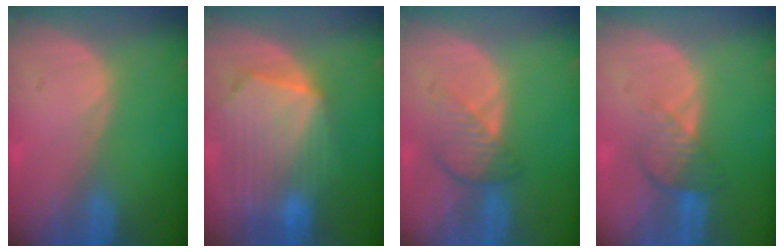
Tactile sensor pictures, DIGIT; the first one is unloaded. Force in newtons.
{"total": 10.7, "press": 9.4, "slide": 5.2}
{"total": 4.3, "press": 3.8, "slide": 1.9}
{"total": 4.5, "press": 3.9, "slide": 2.3}